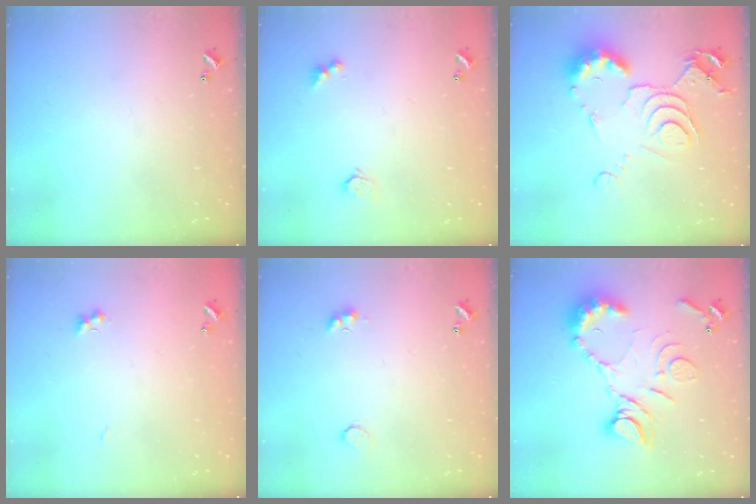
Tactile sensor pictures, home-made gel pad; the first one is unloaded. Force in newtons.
{"total": 3.4, "press": 3.4, "slide": 0.6}
{"total": 11.9, "press": 11.8, "slide": 1.3}
{"total": 2.7, "press": 2.6, "slide": 0.7}
{"total": 5.0, "press": 4.9, "slide": 1.0}
{"total": 15.3, "press": 15.2, "slide": 1.6}